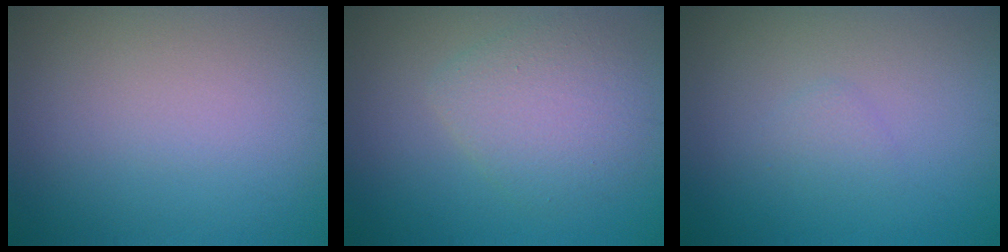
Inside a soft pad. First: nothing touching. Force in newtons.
{"total": 3.6, "press": 3.6, "slide": 0.4}
{"total": 1.0, "press": 1.0, "slide": 0.1}